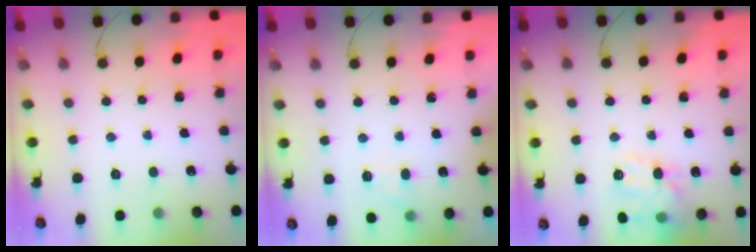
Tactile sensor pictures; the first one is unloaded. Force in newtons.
{"total": 6.3, "press": 6.1, "slide": 1.5}
{"total": 15.0, "press": 14.9, "slide": 2.2}